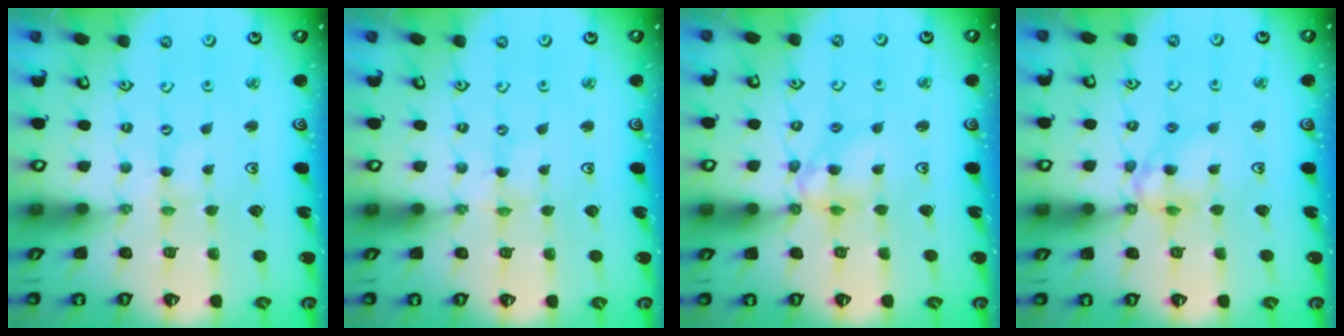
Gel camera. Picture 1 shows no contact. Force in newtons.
{"total": 0.0}
{"total": 10.6, "press": 10.6, "slide": 1.1}
{"total": 10.5, "press": 10.5, "slide": 1.0}